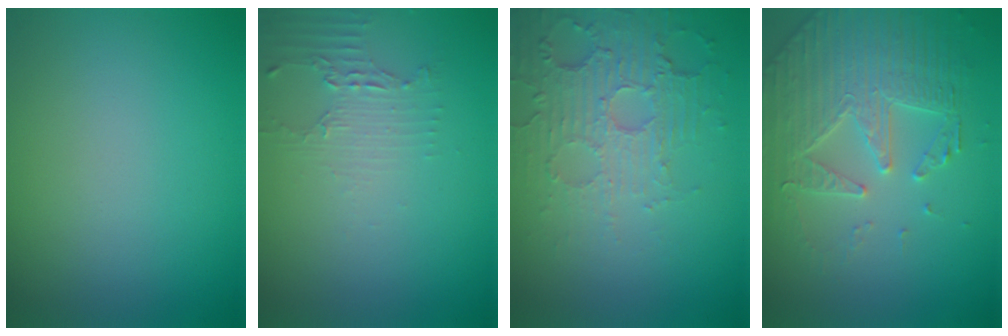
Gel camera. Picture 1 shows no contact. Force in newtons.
{"total": 2.2, "press": 1.5, "slide": 1.5}
{"total": 5.5, "press": 3.5, "slide": 4.3}
{"total": 4.4, "press": 4.2, "slide": 1.2}